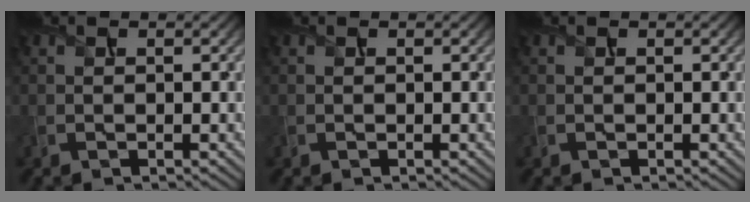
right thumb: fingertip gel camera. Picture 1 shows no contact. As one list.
[{"total": 0.0}, {"total": 0.0}]